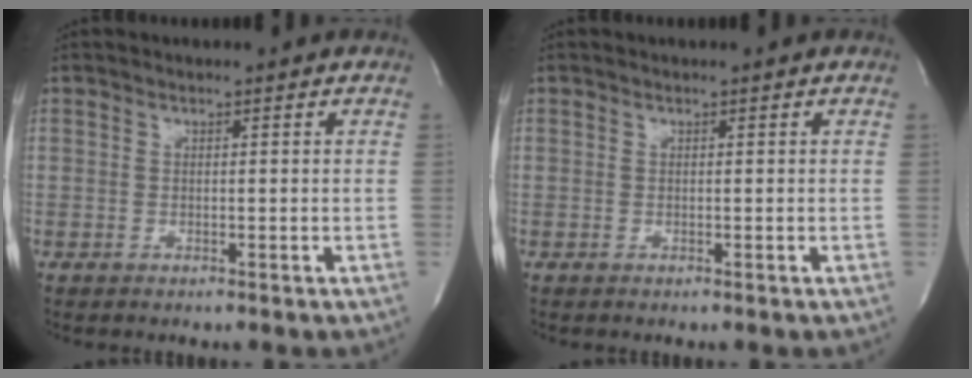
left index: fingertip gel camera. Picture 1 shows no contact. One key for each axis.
{"total": 0.0}